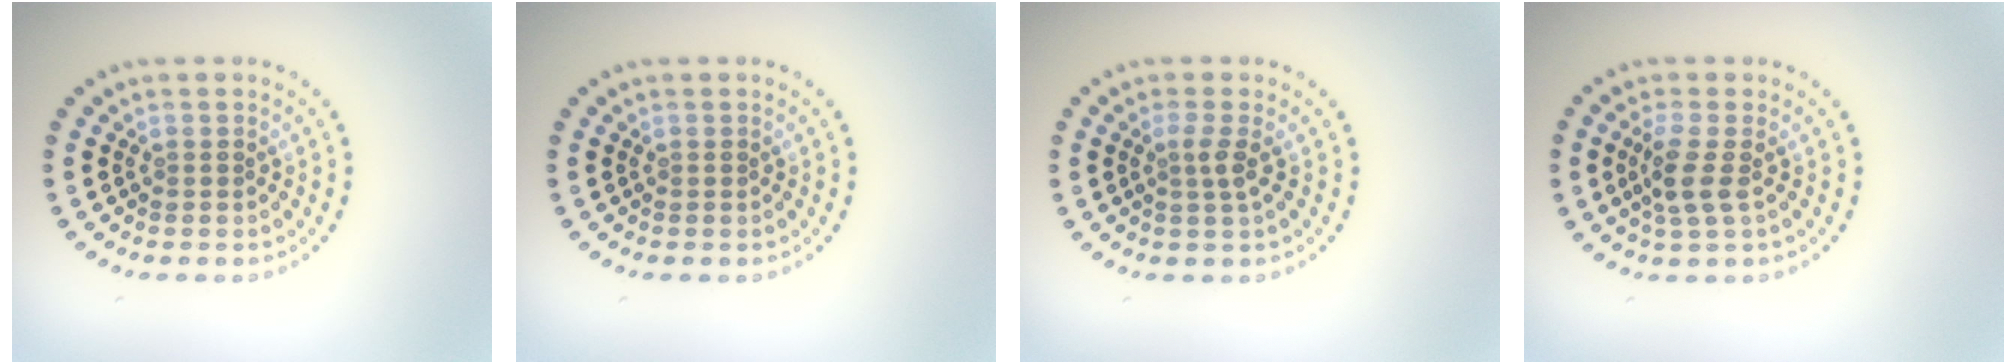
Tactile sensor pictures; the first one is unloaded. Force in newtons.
{"total": 0.0}
{"total": 1.5, "press": 1.0, "slide": 1.1}
{"total": 2.5, "press": 2.0, "slide": 1.5}